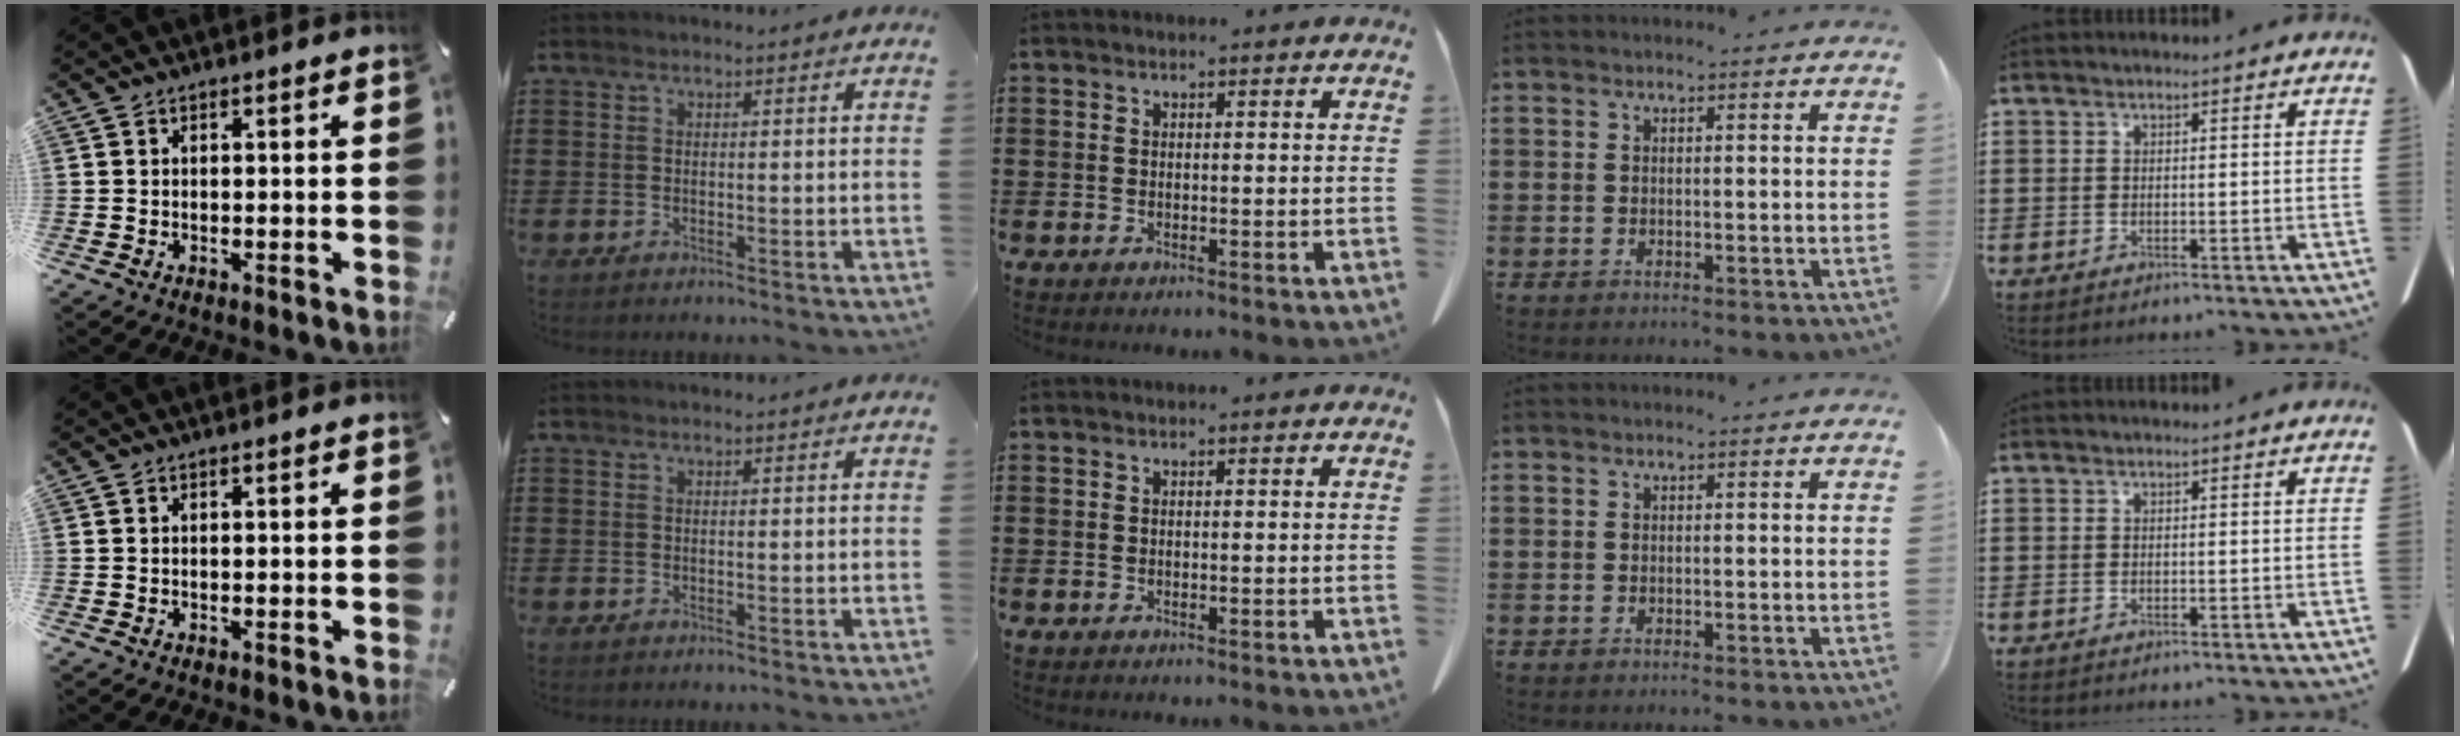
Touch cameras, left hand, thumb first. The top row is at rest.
{}